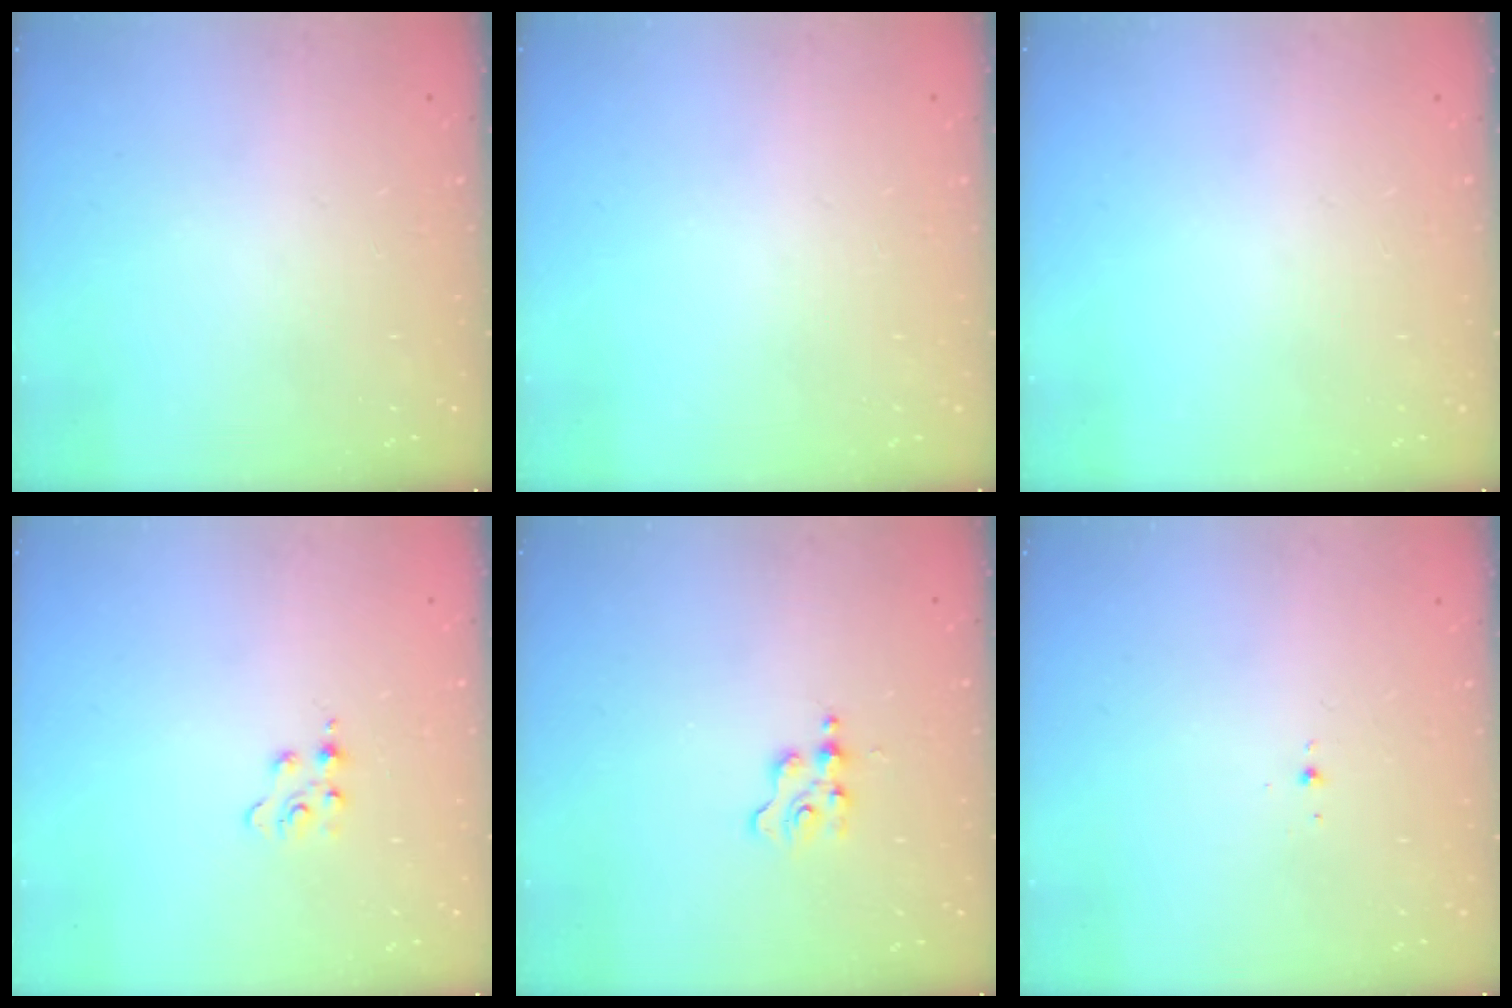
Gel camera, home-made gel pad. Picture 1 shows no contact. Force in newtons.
{"total": 0.0}
{"total": 0.0}
{"total": 2.3, "press": 2.3, "slide": 0.4}
{"total": 2.4, "press": 2.4, "slide": 0.2}
{"total": 2.6, "press": 2.5, "slide": 0.7}